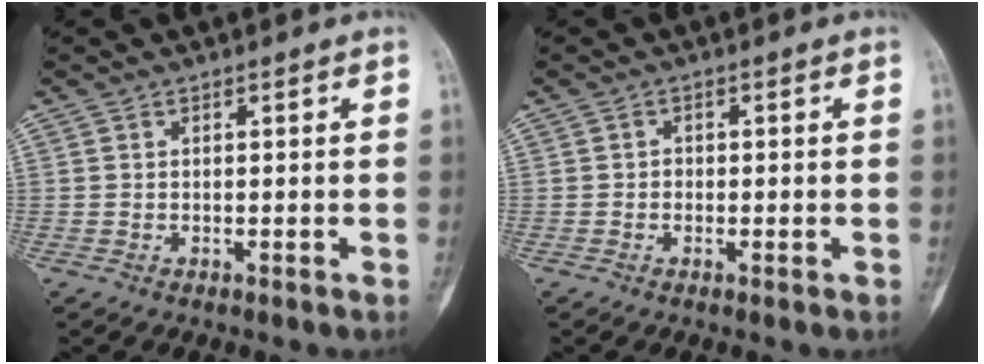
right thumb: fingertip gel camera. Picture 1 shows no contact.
{"total": 1.1, "force": [-0.3, 0.8, 0.6], "torque": [-0.001, 0.003, -0.007]}